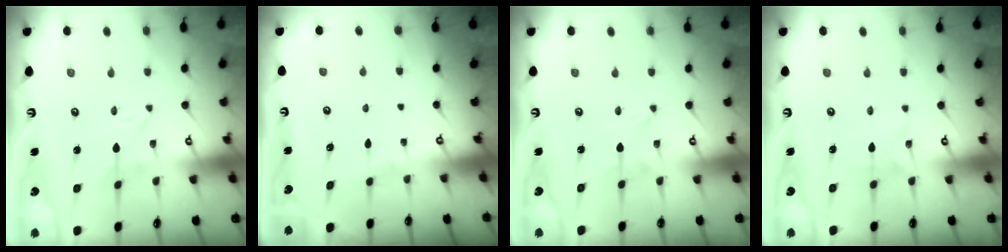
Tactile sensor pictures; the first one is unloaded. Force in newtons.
{"total": 0.0}
{"total": 0.0}
{"total": 2.3, "press": 2.3, "slide": 0.3}